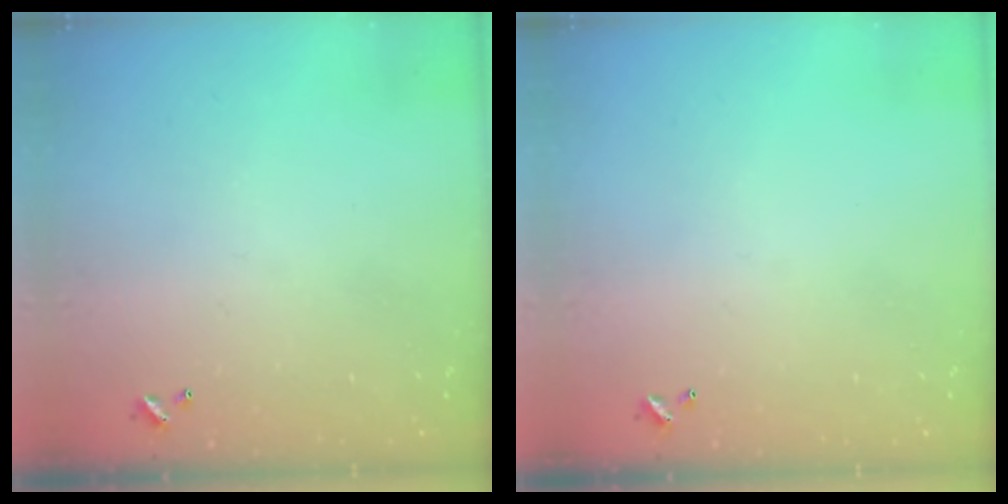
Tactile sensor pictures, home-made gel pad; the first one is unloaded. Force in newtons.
{"total": 0.0}